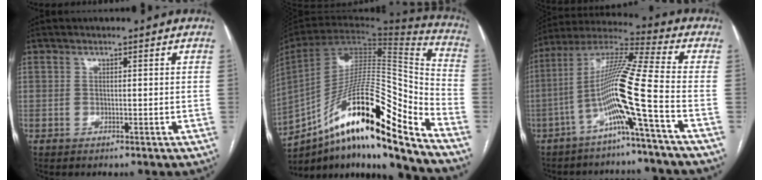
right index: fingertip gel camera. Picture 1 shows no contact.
{"total": 26.3, "force": [-16.6, 2.9, 20.2], "torque": [-0.333, 0.011, -0.289]}
{"total": 12.7, "force": [-4.7, -2.6, 11.6], "torque": [-0.231, 0.011, -0.097]}